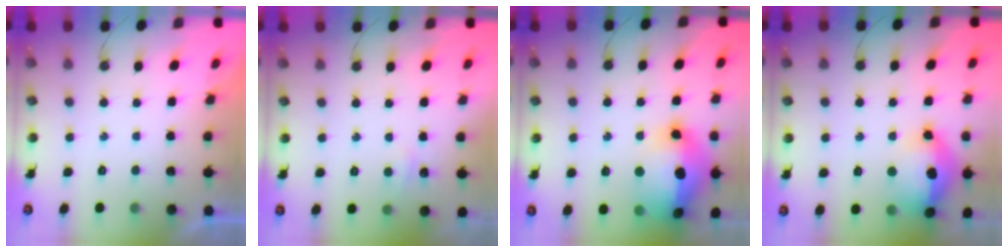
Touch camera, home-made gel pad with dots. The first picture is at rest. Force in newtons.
{"total": 3.6, "press": 3.5, "slide": 0.5}
{"total": 22.3, "press": 22.2, "slide": 2.3}
{"total": 17.9, "press": 17.3, "slide": 4.3}